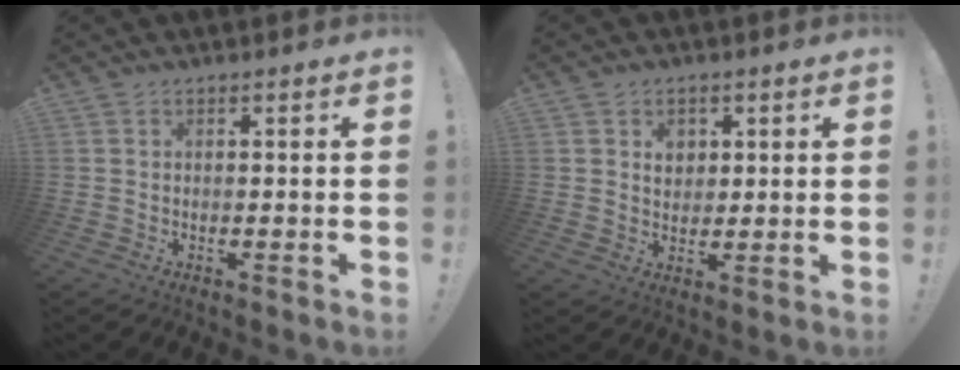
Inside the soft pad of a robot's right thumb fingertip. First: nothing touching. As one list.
[{"total": 4.2, "force": [1.5, 3.8, 1.3], "torque": [-0.009, -0.011, 0.022]}]